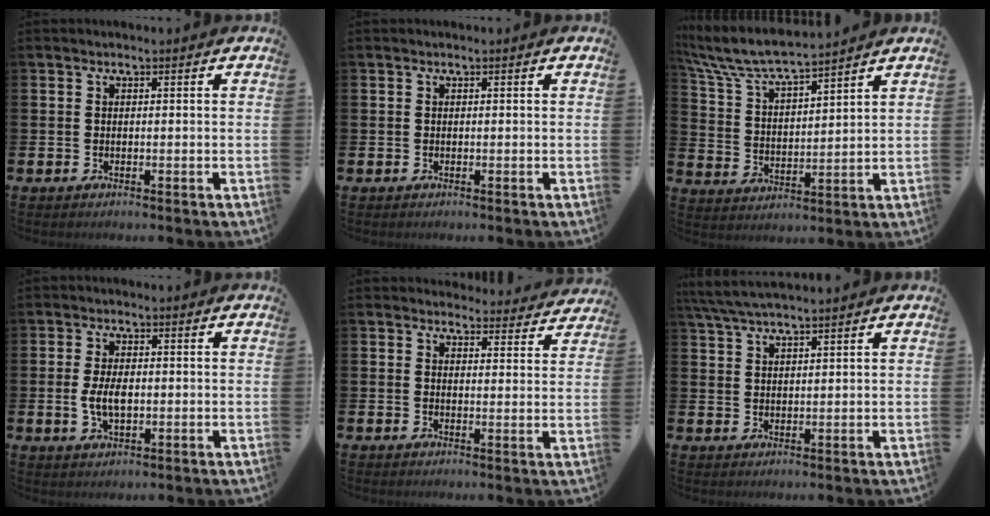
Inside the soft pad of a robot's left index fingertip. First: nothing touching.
{"total": 0.0}
{"total": 7.4, "force": [6.9, 0.7, 2.4], "torque": [-0.080, -0.044, 0.121]}
{"total": 4.2, "force": [-0.1, 2.2, 3.6], "torque": [-0.065, -0.001, -0.008]}
{"total": 3.4, "force": [3.3, 0.9, 0.0], "torque": [0.010, -0.026, 0.055]}
{"total": 4.4, "force": [4.0, 0.3, 1.8], "torque": [-0.051, -0.008, 0.075]}